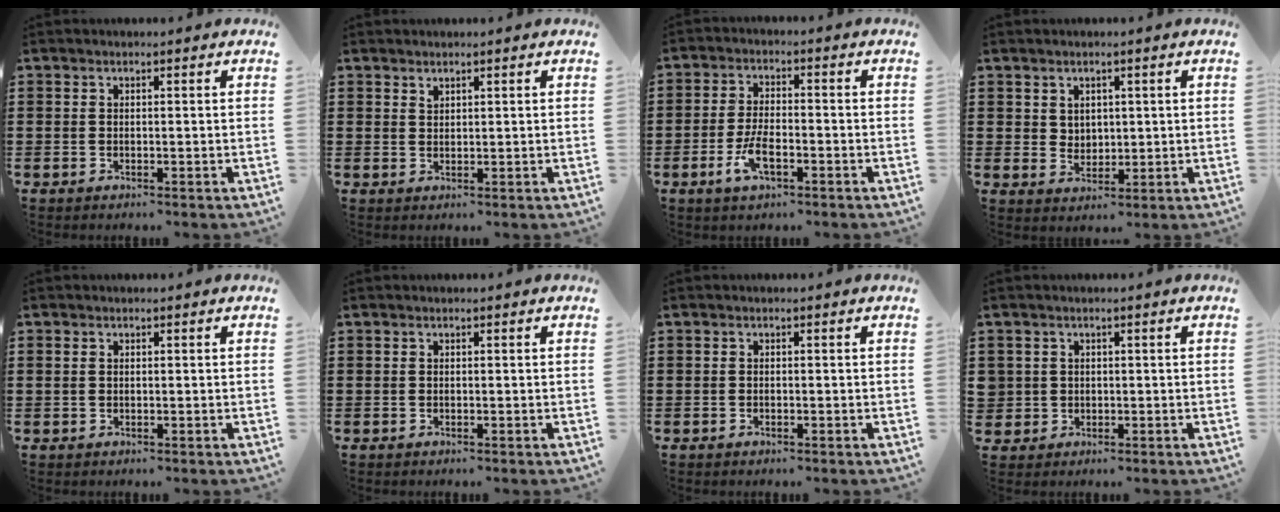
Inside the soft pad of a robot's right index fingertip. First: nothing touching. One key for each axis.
{"total": 1.0, "fx": 0.9, "fy": 0.4, "fz": 0.1, "tx": -0.004, "ty": 0.000, "tz": 0.018}
{"total": 4.8, "fx": -2.2, "fy": 2.0, "fz": 3.8, "tx": -0.082, "ty": 0.004, "tz": -0.044}
{"total": 2.9, "fx": 1.7, "fy": 2.3, "fz": 0.2, "tx": -0.007, "ty": 0.008, "tz": 0.029}
{"total": 0.8, "fx": 0.2, "fy": 0.5, "fz": 0.5, "tx": -0.012, "ty": 0.003, "tz": 0.003}
{"total": 0.0}
{"total": 0.0}
{"total": 1.6, "fx": -0.1, "fy": 1.5, "fz": 0.0, "tx": -0.008, "ty": 0.006, "tz": -0.005}